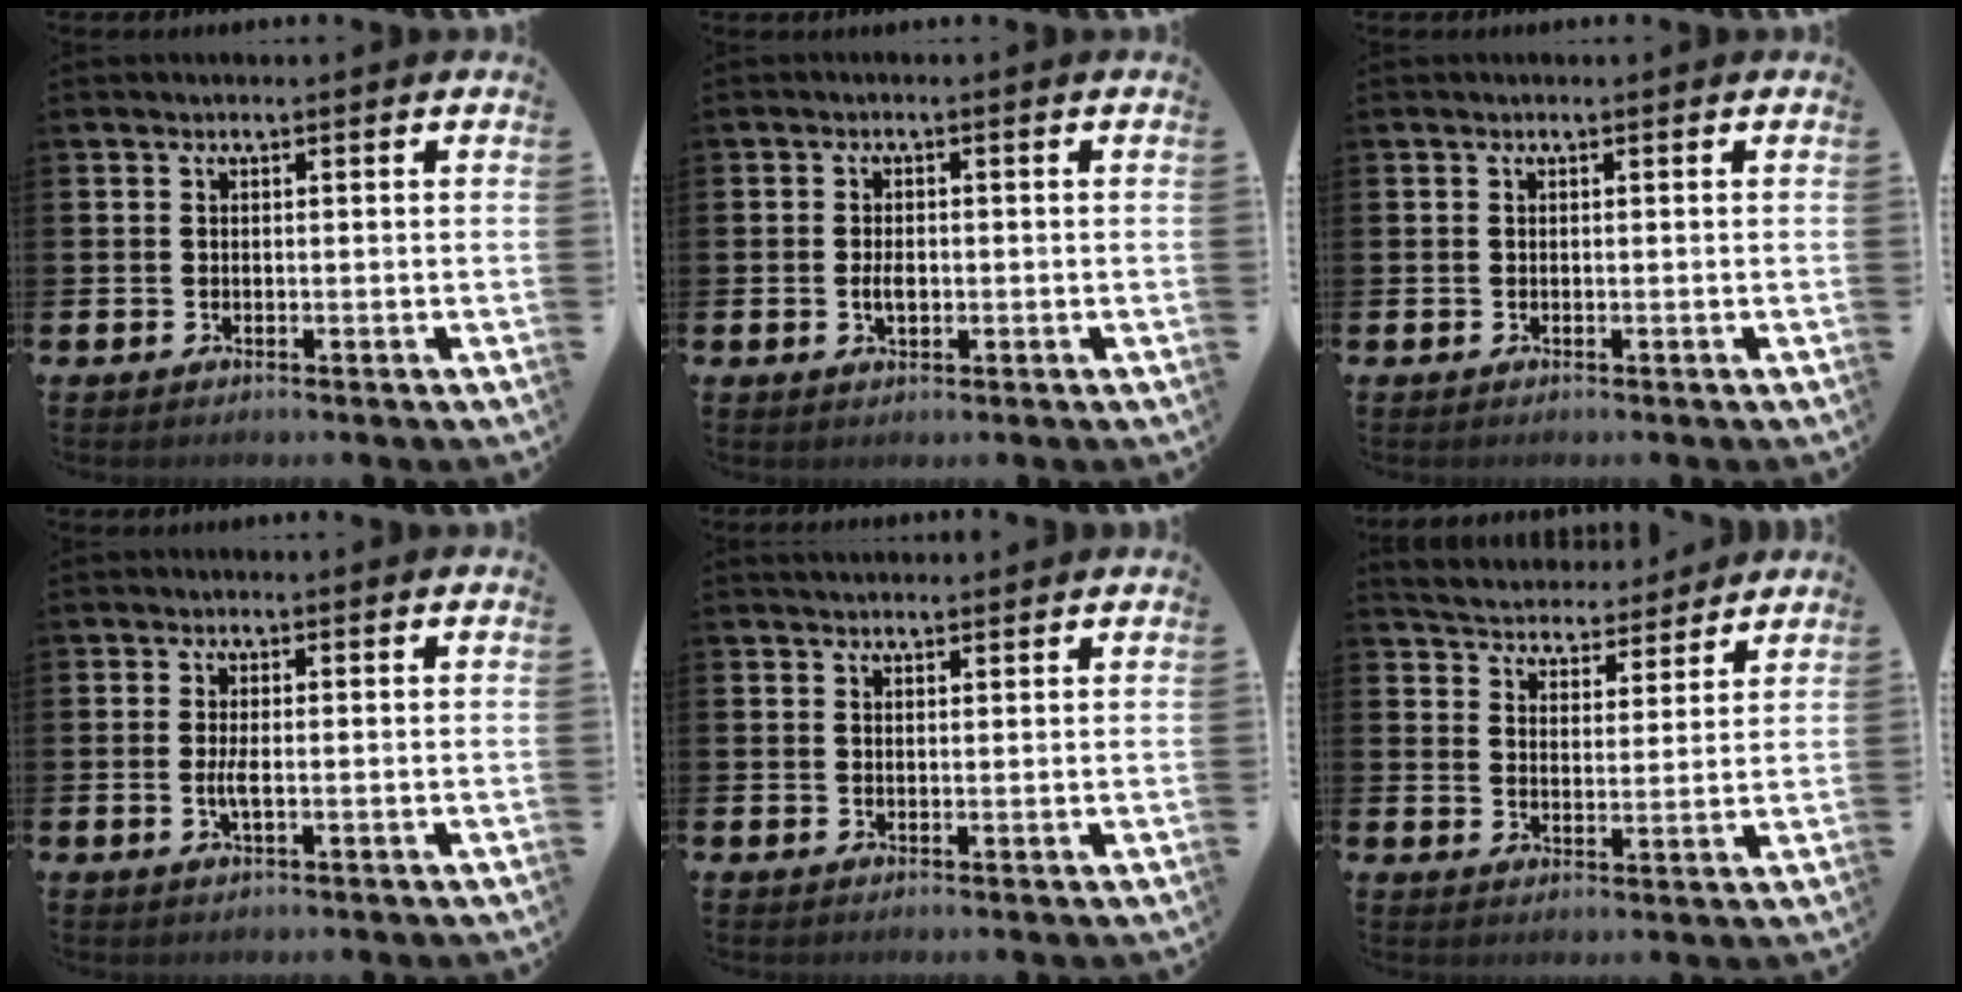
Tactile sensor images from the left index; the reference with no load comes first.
{"total": 2.1, "force": [-0.2, 1.2, 1.8], "torque": [-0.021, -0.002, -0.008]}
{"total": 0.0}
{"total": 1.8, "force": [-0.2, 0.3, 1.8], "torque": [-0.037, 0.000, -0.003]}
{"total": 1.9, "force": [1.8, 0.6, 0.2], "torque": [0.001, -0.001, 0.032]}
{"total": 5.0, "force": [4.9, 1.1, -0.4], "torque": [-0.025, -0.035, 0.086]}